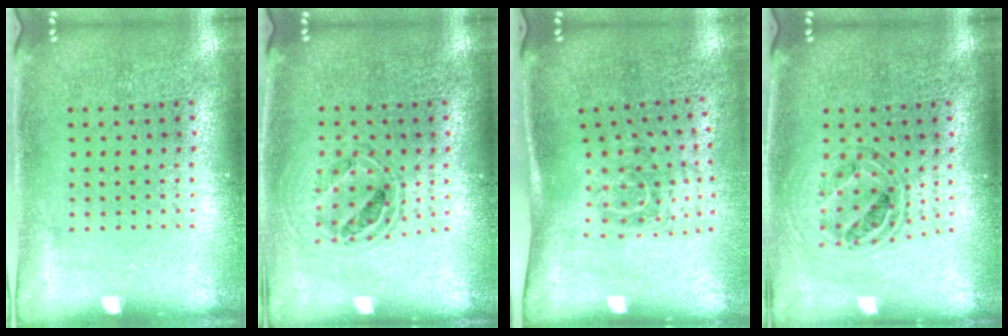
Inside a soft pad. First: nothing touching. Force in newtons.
{"total": 0.7, "press": 0.7, "slide": 0.1}
{"total": 1.7, "press": 1.1, "slide": 1.3}
{"total": 0.7, "press": 0.7, "slide": 0.0}